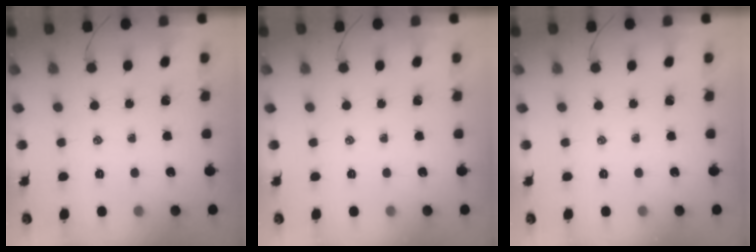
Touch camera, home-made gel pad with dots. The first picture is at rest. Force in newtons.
{"total": 0.0}
{"total": 0.0}